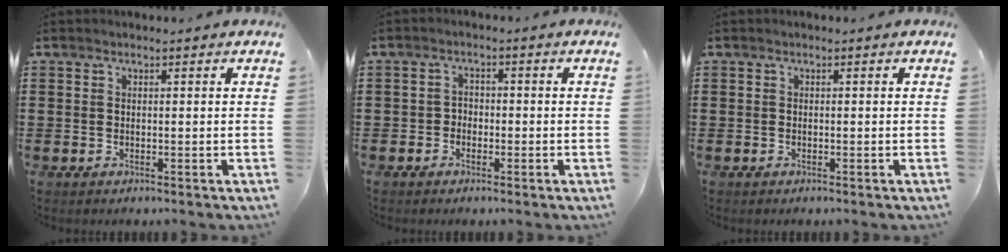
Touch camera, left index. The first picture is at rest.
{"total": 1.7, "force": [-1.1, 1.3, 0.2], "torque": [-0.009, 0.004, -0.025]}
{"total": 0.0}